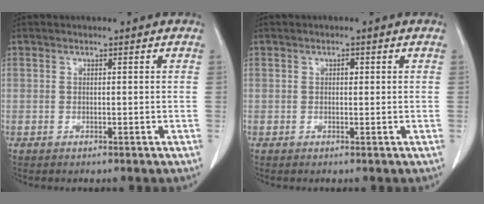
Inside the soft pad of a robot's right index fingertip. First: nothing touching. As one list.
[{"total": 0.9, "force": [0.3, 0.5, 0.6], "torque": [-0.006, 0.002, 0.001]}]